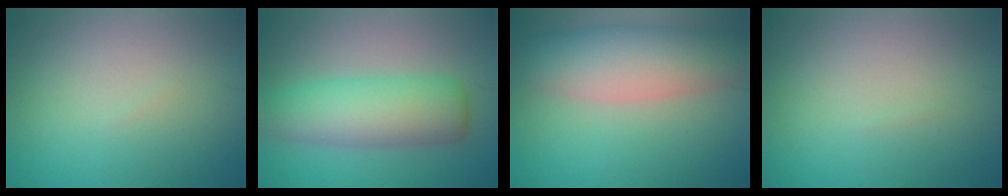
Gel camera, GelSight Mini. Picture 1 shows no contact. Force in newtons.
{"total": 6.7, "press": 6.7, "slide": 0.2}
{"total": 6.8, "press": 6.8, "slide": 0.4}
{"total": 0.0}